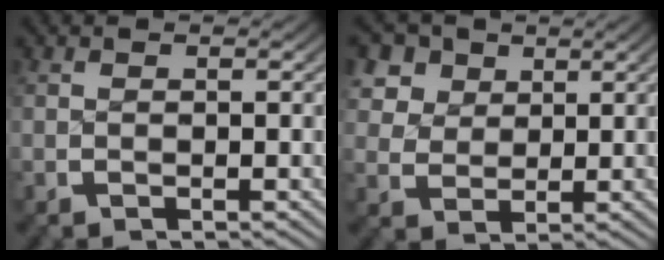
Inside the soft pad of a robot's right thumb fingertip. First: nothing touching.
{"total": 6.6, "force": [3.1, 5.0, 3.1], "torque": [-0.070, -0.007, 0.054]}